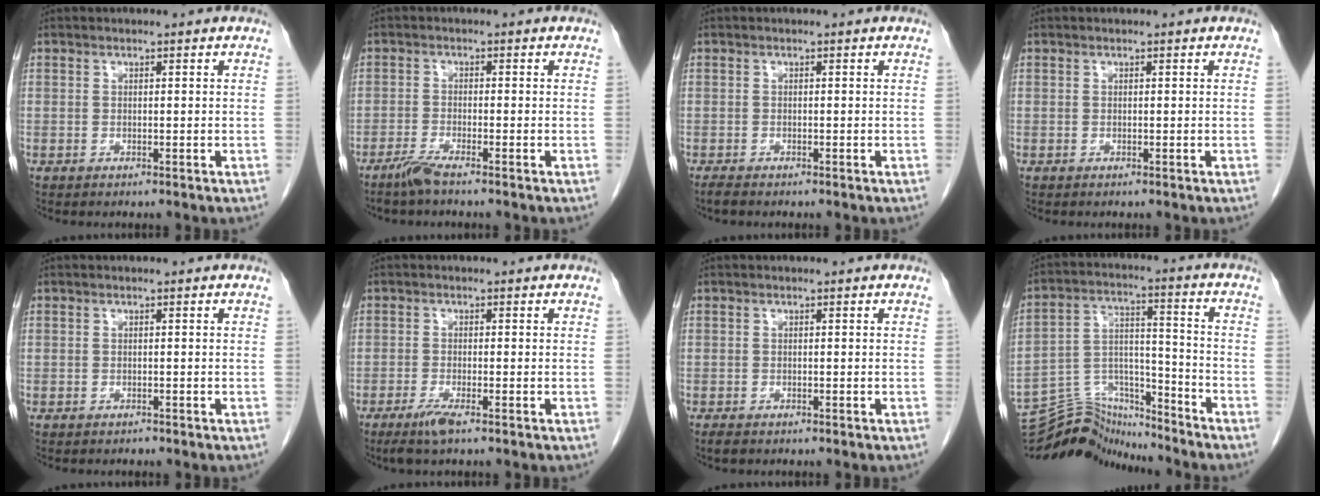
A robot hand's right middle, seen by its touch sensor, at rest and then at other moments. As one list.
[{"total": 2.6, "force": [-2.1, -0.2, 1.5], "torque": [-0.040, -0.006, -0.047]}, {"total": 1.0, "force": [-0.9, 0.1, 0.5], "torque": [-0.019, -0.005, -0.018]}, {"total": 0.0}, {"total": 0.0}, {"total": 3.0, "force": [-2.0, 0.1, 2.2], "torque": [-0.051, -0.009, -0.040]}, {"total": 1.0, "force": [-0.8, 0.4, 0.5], "torque": [-0.016, -0.003, -0.012]}, {"total": 12.1, "force": [-12.1, 1.3, 0.0], "torque": [-0.006, 0.044, -0.214]}]